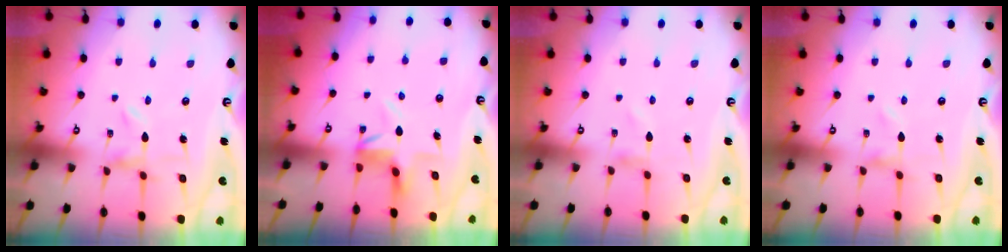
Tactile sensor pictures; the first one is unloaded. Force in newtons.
{"total": 3.9, "press": 3.8, "slide": 0.4}
{"total": 0.7, "press": 0.7, "slide": 0.1}
{"total": 0.0}